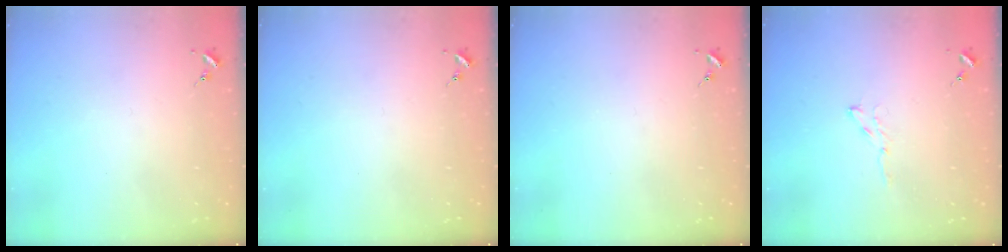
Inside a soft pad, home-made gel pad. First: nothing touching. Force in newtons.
{"total": 0.0}
{"total": 0.0}
{"total": 3.8, "press": 3.7, "slide": 0.5}